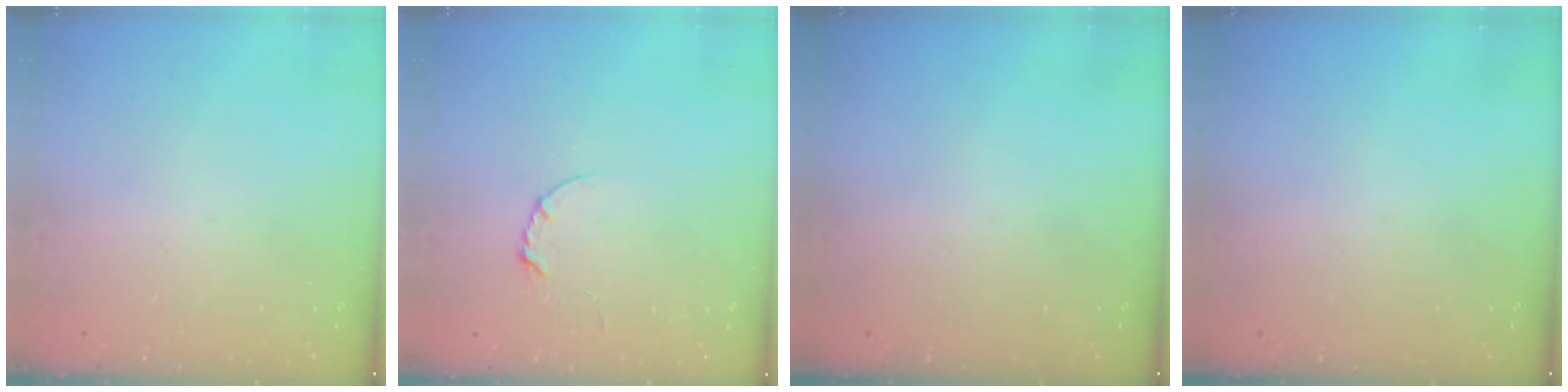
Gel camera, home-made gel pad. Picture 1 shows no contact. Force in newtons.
{"total": 3.5, "press": 3.5, "slide": 0.4}
{"total": 0.0}
{"total": 0.0}